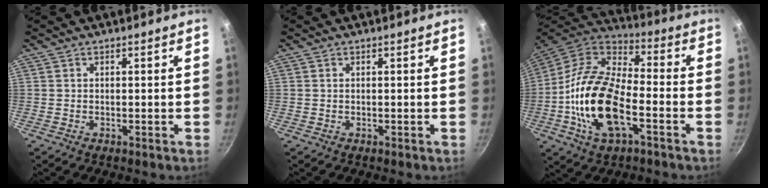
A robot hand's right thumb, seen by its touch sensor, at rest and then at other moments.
{"total": 0.0}
{"total": 20.2, "force": [-5.4, 9.9, 16.8], "torque": [-0.318, 0.033, -0.116]}